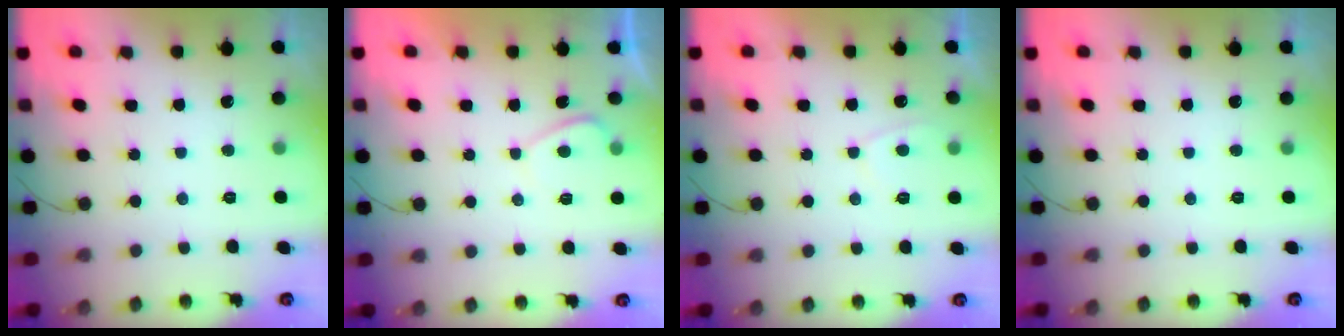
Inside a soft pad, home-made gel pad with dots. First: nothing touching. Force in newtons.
{"total": 0.9, "press": 0.7, "slide": 0.5}
{"total": 2.1, "press": 2.0, "slide": 0.6}
{"total": 0.0}